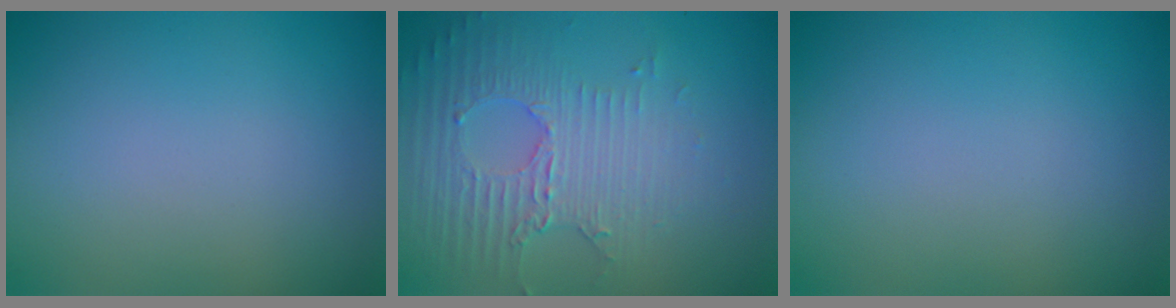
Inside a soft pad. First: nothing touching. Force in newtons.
{"total": 5.4, "press": 3.5, "slide": 4.1}
{"total": 0.0}